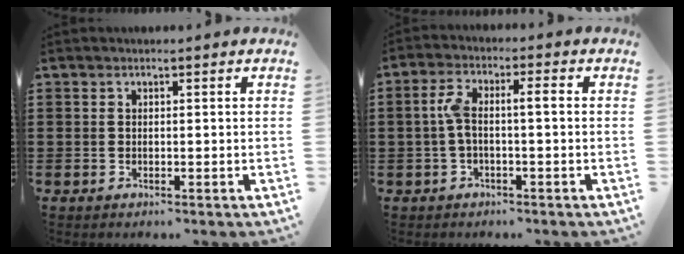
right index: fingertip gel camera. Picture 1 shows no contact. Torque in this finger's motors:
{"motor_torque": [0.96, -0.31, 0.25, 0.05]}